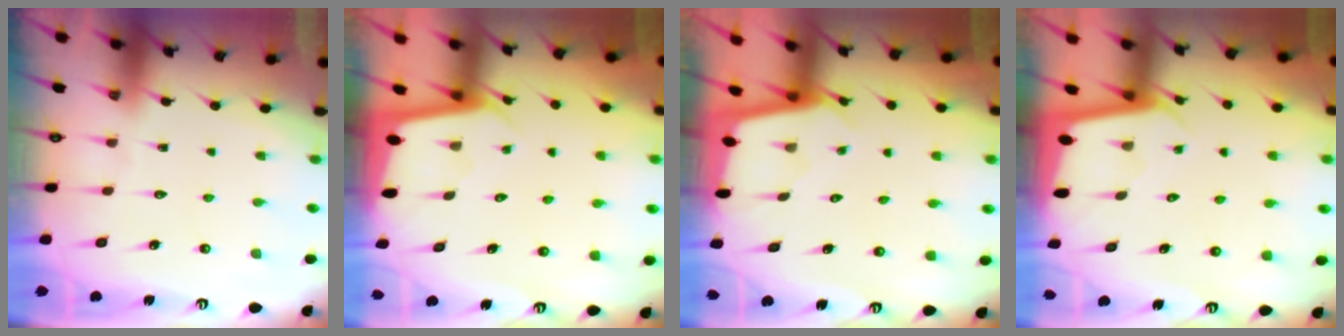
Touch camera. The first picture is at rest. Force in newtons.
{"total": 1.9, "press": 1.9, "slide": 0.0}
{"total": 1.9, "press": 1.9, "slide": 0.2}
{"total": 1.9, "press": 1.9, "slide": 0.0}